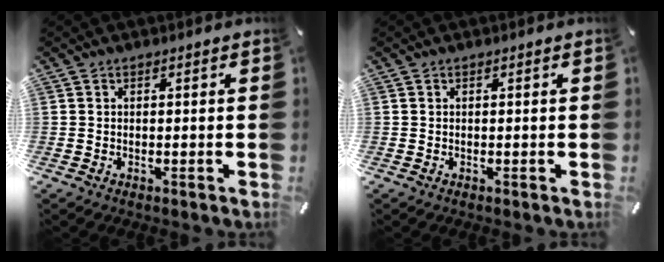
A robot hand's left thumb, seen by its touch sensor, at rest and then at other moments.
{"total": 0.0}